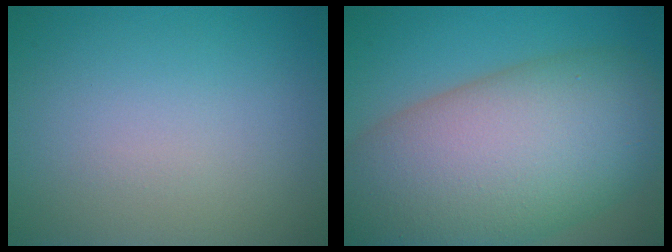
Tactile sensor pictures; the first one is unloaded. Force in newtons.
{"total": 15.7, "press": 15.7, "slide": 0.8}